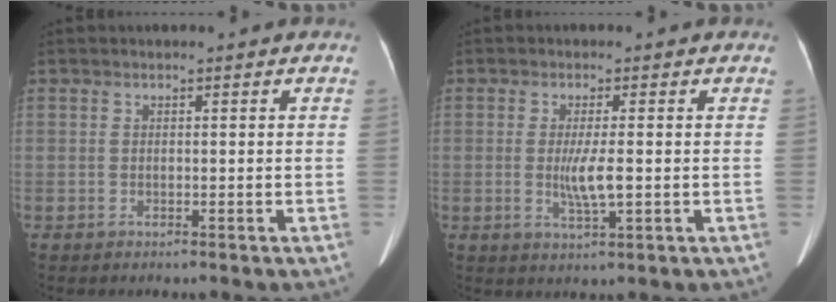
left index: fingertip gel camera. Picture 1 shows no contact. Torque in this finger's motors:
{"motor_torque": [0.77, -0.01, 0.50, 0.16]}